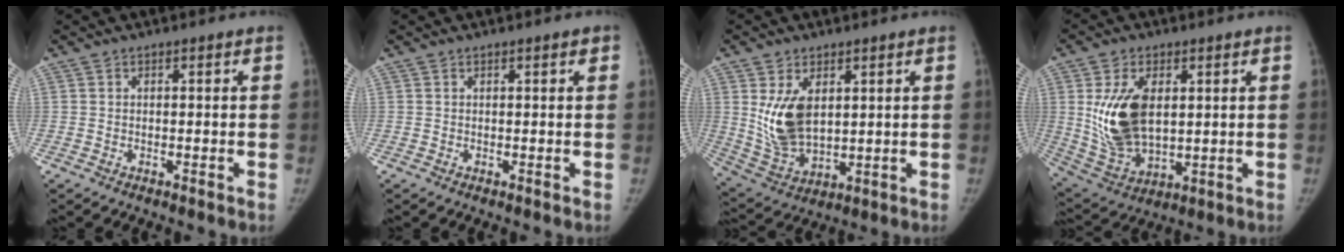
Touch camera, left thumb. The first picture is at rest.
{"total": 0.9, "force": [0.6, 0.1, 0.7], "torque": [-0.007, -0.001, 0.007]}
{"total": 11.3, "force": [2.9, 6.8, 8.6], "torque": [-0.145, -0.023, 0.075]}
{"total": 14.8, "force": [2.6, 8.8, 11.6], "torque": [-0.204, -0.020, 0.066]}